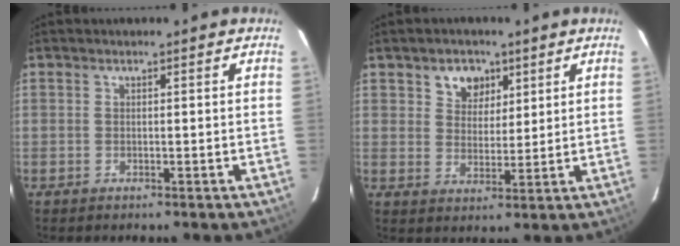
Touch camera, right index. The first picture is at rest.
{"total": 5.8, "force": [3.1, 4.5, 2.0], "torque": [-0.028, 0.009, 0.058]}